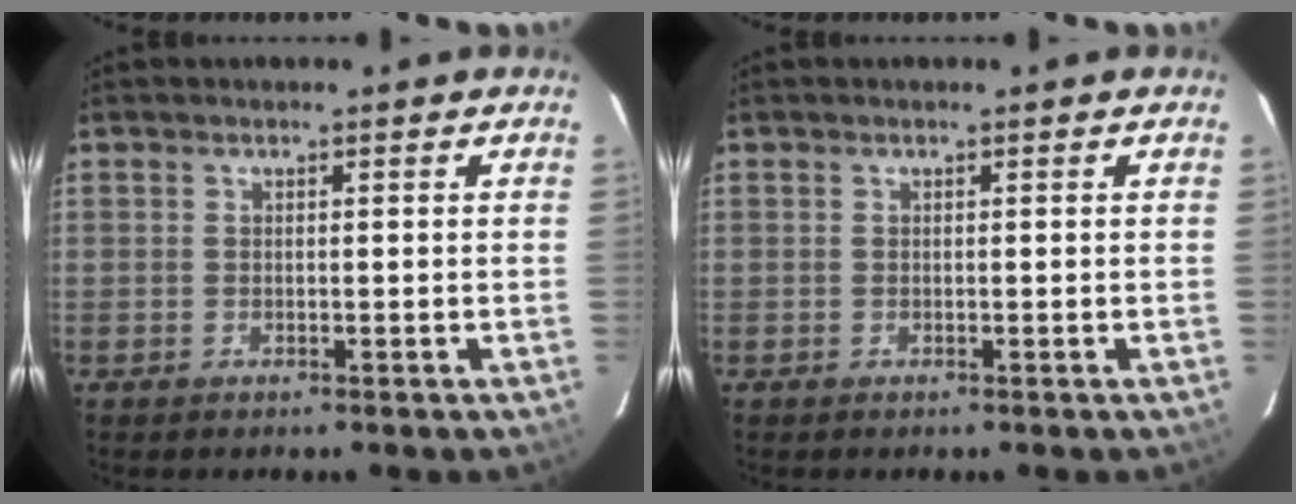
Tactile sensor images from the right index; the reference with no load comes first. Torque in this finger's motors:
{"motor_torque": [-0.01, 0.01, -0.02, -0.01]}